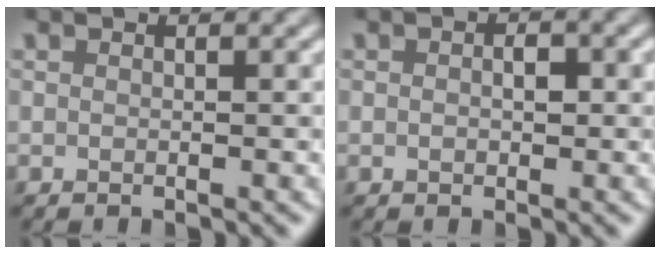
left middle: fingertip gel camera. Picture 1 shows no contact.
{"total": 1.5, "force": [0.0, 0.9, 1.2], "torque": [-0.020, 0.002, 0.000]}